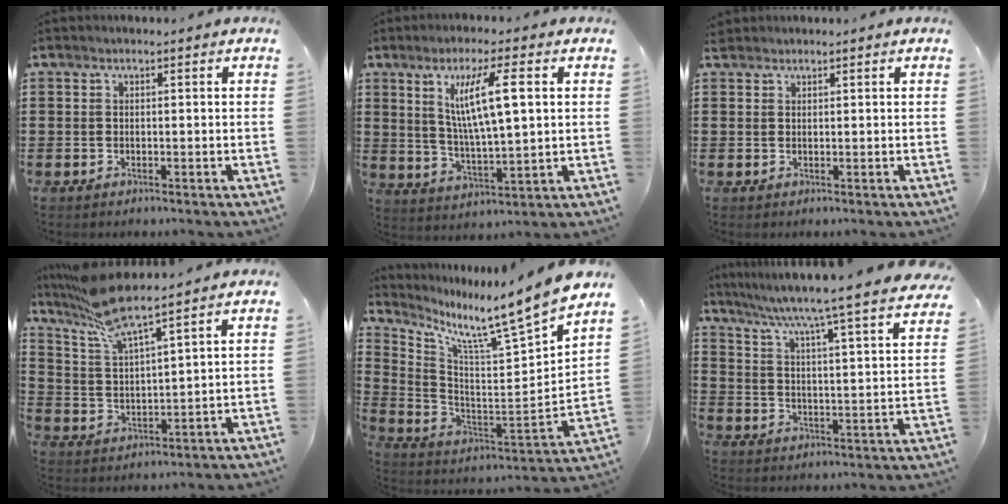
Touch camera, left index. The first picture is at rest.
{"total": 9.6, "force": [3.4, 1.9, 8.8], "torque": [-0.175, 0.008, 0.055]}
{"total": 1.4, "force": [1.1, 0.8, -0.1], "torque": [-0.004, 0.005, 0.022]}
{"total": 8.3, "force": [7.0, 0.6, 4.4], "torque": [-0.109, -0.025, 0.125]}
{"total": 9.1, "force": [8.2, -1.1, 3.8], "torque": [-0.097, -0.083, 0.120]}
{"total": 4.7, "force": [4.1, -1.0, 2.1], "torque": [-0.061, -0.046, 0.056]}